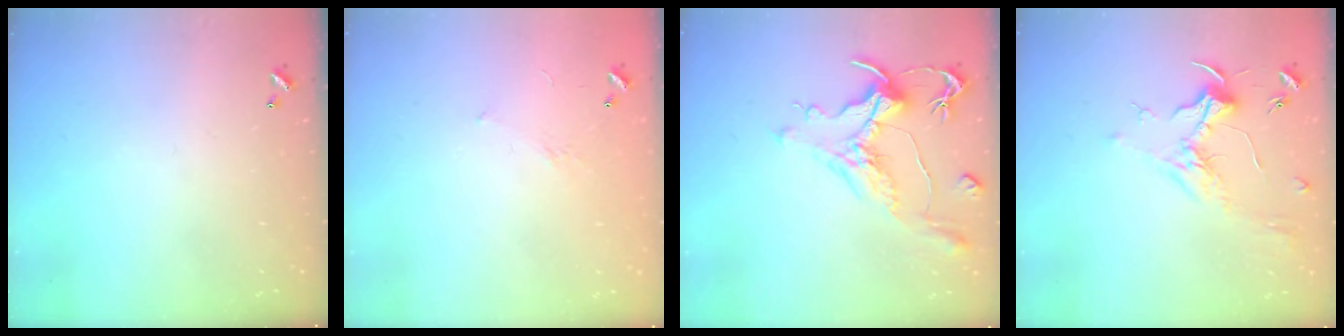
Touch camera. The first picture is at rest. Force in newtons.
{"total": 4.5, "press": 4.3, "slide": 1.0}
{"total": 1.1, "press": 0.2, "slide": 1.1}
{"total": 1.8, "press": 1.7, "slide": 0.6}